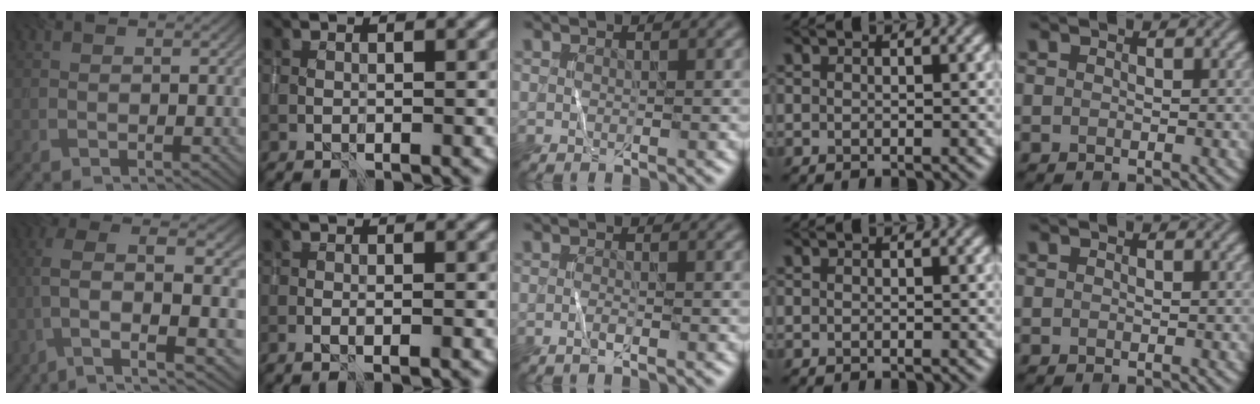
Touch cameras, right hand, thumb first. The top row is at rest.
{"thumb": {"total": 11.5, "force": [1.1, 3.6, 10.8], "torque": [-0.209, 0.015, 0.020]}, "index": {"total": 0.8, "force": [-0.5, 0.1, 0.7], "torque": [-0.006, 0.006, -0.010]}, "middle": {"total": 0.8, "force": [-0.4, 0.2, 0.6], "torque": [-0.010, 0.002, -0.010]}}